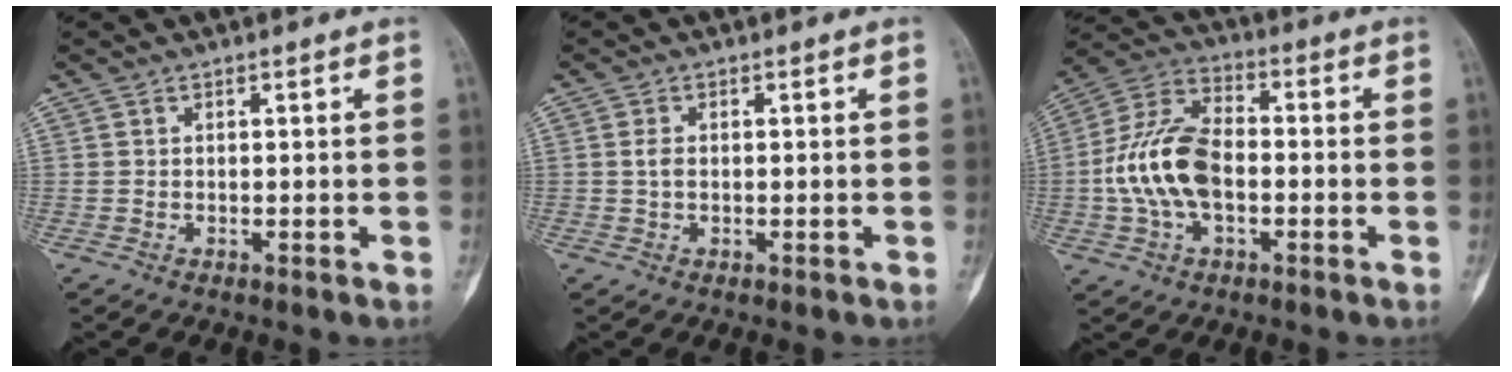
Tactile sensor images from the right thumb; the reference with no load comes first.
{"total": 1.7, "force": [0.1, 1.1, 1.3], "torque": [-0.026, 0.000, 0.002]}
{"total": 14.2, "force": [-1.6, 8.4, 11.3], "torque": [-0.227, 0.034, -0.034]}